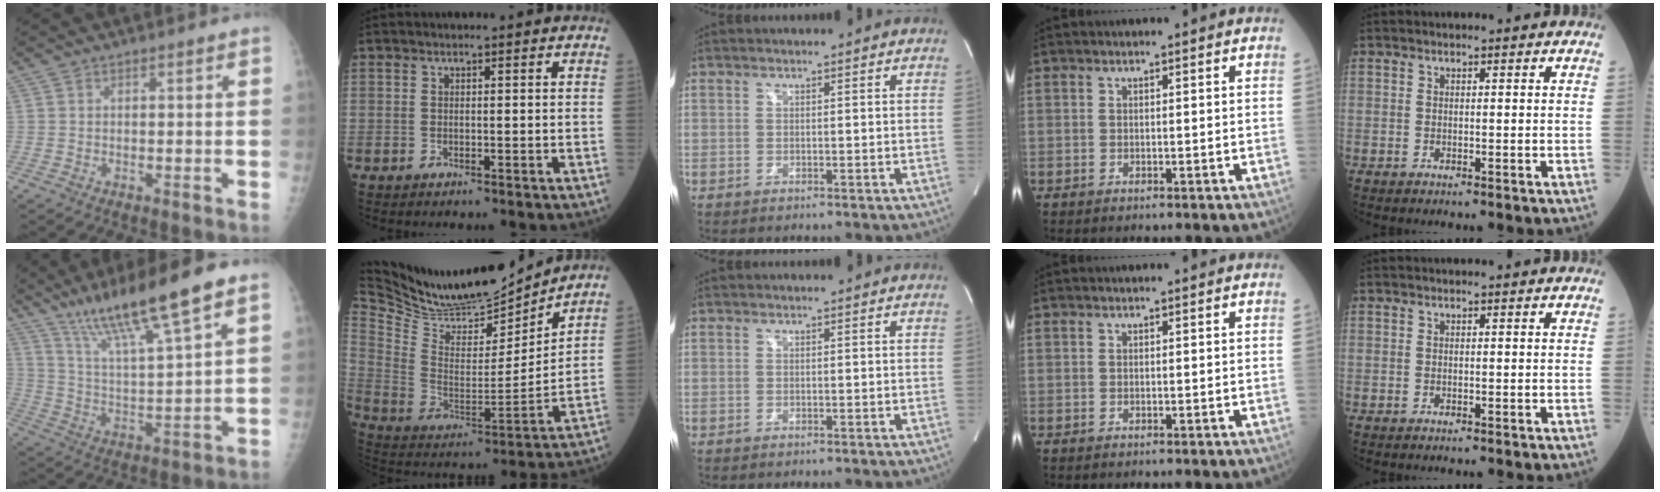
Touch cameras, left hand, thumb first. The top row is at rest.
{"thumb": {"total": 17.3, "force": [11.3, 2.1, 12.9], "torque": [-0.219, -0.044, 0.204]}, "index": {"total": 20.2, "force": [19.0, 3.6, 6.0], "torque": [-0.128, -0.022, 0.326]}}